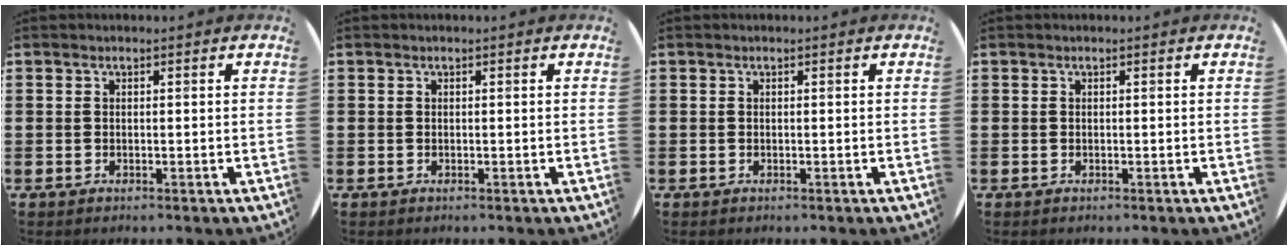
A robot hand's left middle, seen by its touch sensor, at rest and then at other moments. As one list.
[{"total": 0.0}, {"total": 0.0}, {"total": 0.0}]